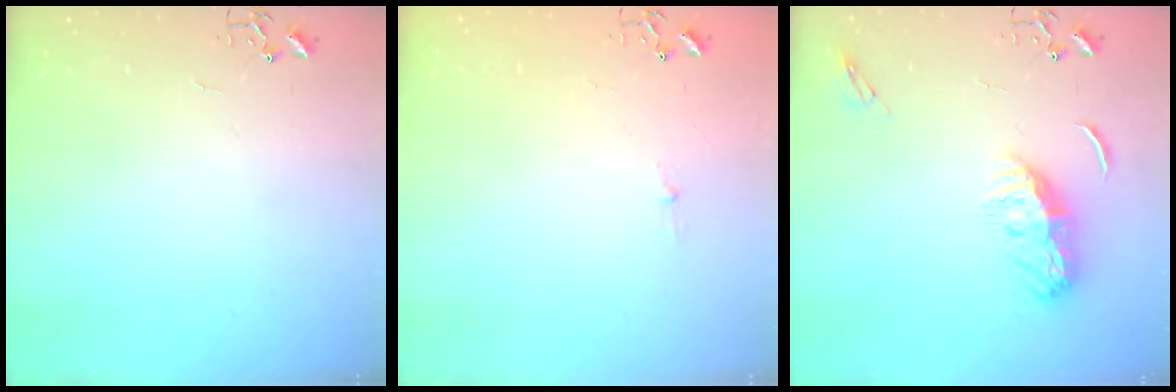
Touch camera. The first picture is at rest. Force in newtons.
{"total": 3.1, "press": 3.1, "slide": 0.5}
{"total": 10.5, "press": 10.5, "slide": 0.4}